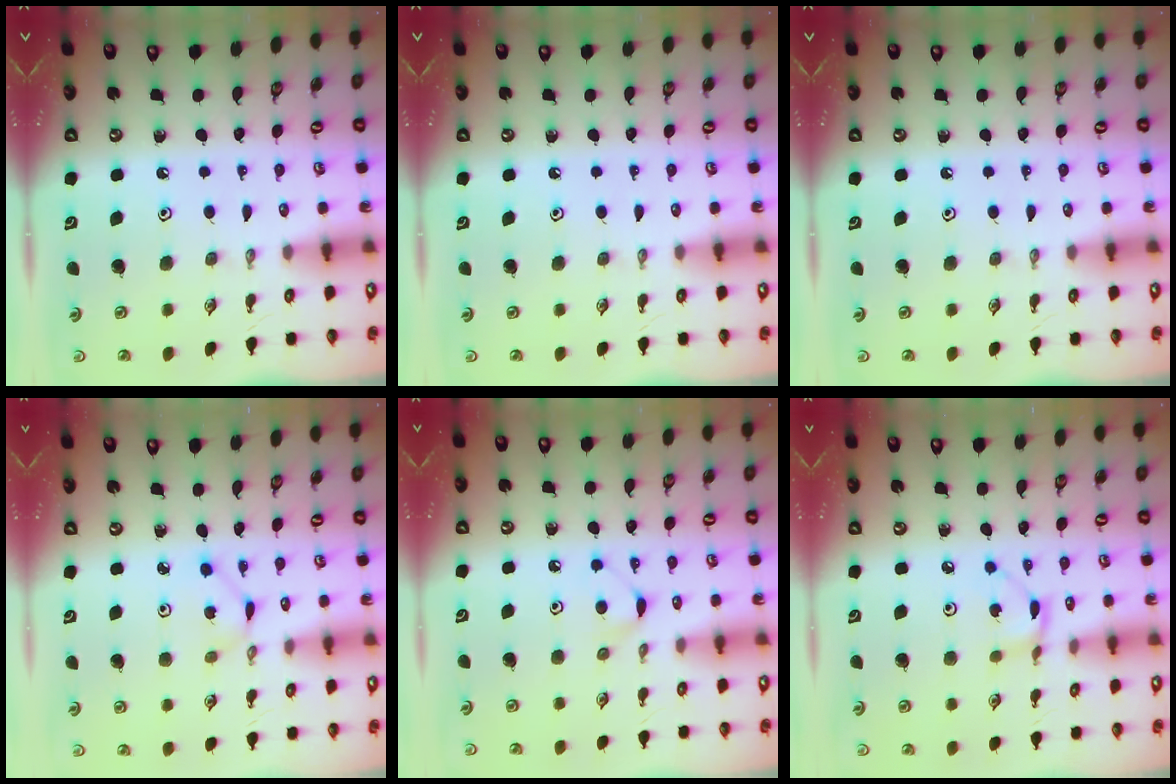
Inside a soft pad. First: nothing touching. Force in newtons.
{"total": 0.0}
{"total": 0.0}
{"total": 1.8, "press": 1.7, "slide": 0.2}
{"total": 5.9, "press": 5.9, "slide": 0.5}
{"total": 2.7, "press": 2.7, "slide": 0.2}